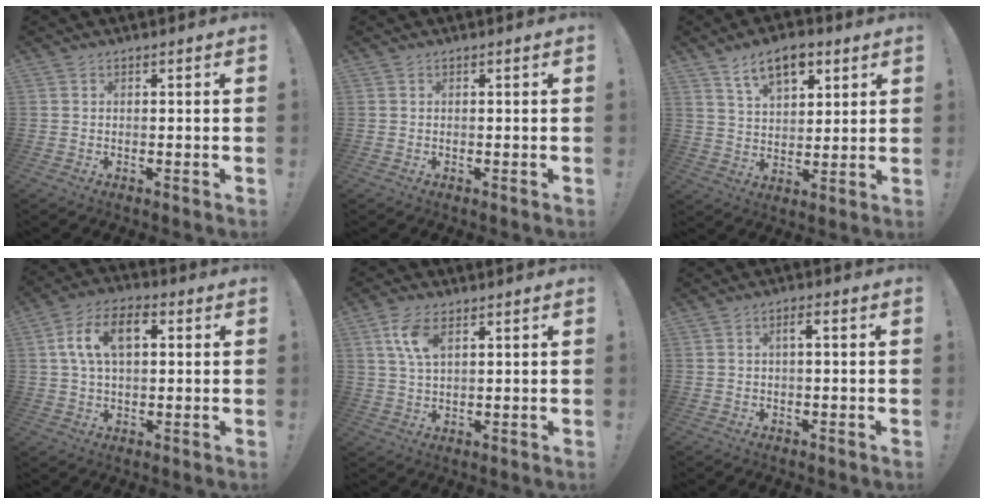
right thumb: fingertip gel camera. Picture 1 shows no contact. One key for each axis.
{"total": 0.0}
{"total": 11.6, "fx": 7.0, "fy": 6.2, "fz": 6.9, "tx": -0.101, "ty": -0.026, "tz": 0.127}
{"total": 12.0, "fx": 3.0, "fy": 7.0, "fz": 9.3, "tx": -0.169, "ty": 0.013, "tz": 0.054}
{"total": 7.3, "fx": 3.3, "fy": 3.5, "fz": 5.5, "tx": -0.102, "ty": -0.008, "tz": 0.058}
{"total": 2.3, "fx": -0.1, "fy": 0.2, "fz": 2.3, "tx": -0.039, "ty": 0.005, "tz": -0.007}